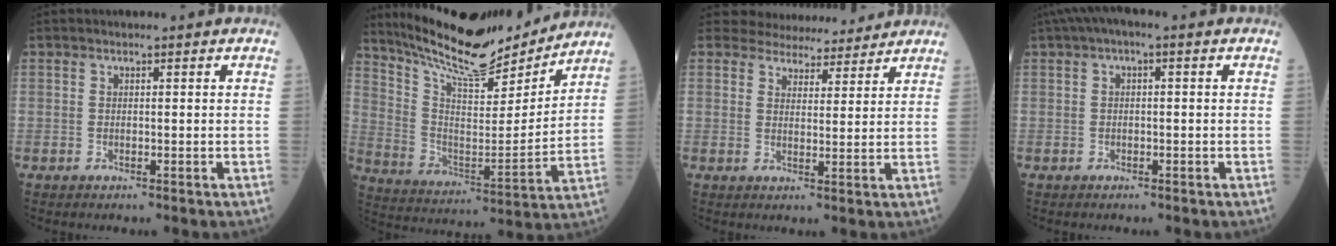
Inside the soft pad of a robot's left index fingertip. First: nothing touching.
{"total": 18.0, "force": [16.6, 2.8, 6.3], "torque": [-0.126, -0.016, 0.278]}
{"total": 9.1, "force": [8.6, 2.7, 1.1], "torque": [-0.008, 0.008, 0.112]}
{"total": 3.2, "force": [1.2, 1.0, 2.8], "torque": [-0.049, 0.019, 0.015]}